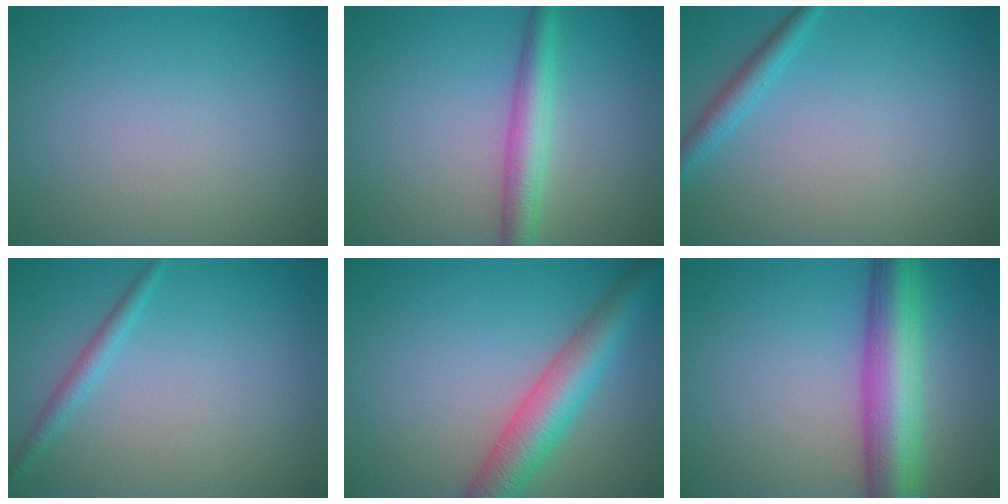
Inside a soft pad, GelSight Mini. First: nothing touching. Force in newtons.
{"total": 3.6, "press": 3.6, "slide": 0.1}
{"total": 1.9, "press": 1.9, "slide": 0.0}
{"total": 1.4, "press": 1.4, "slide": 0.1}
{"total": 5.8, "press": 5.8, "slide": 0.2}
{"total": 8.4, "press": 8.4, "slide": 0.3}